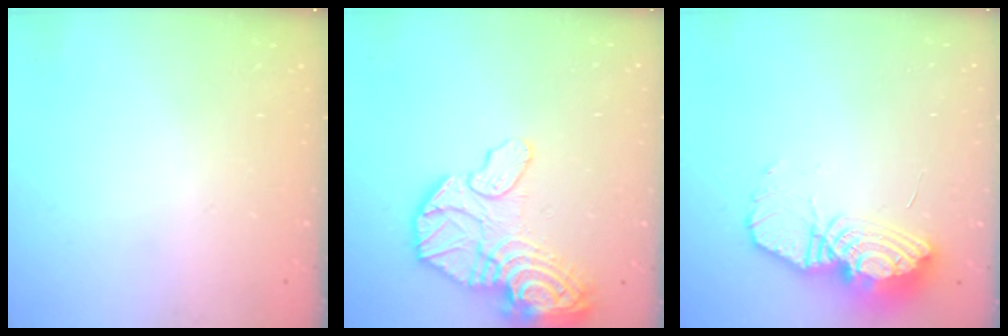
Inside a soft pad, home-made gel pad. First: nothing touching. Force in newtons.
{"total": 20.9, "press": 20.8, "slide": 2.2}
{"total": 13.9, "press": 13.9, "slide": 1.3}